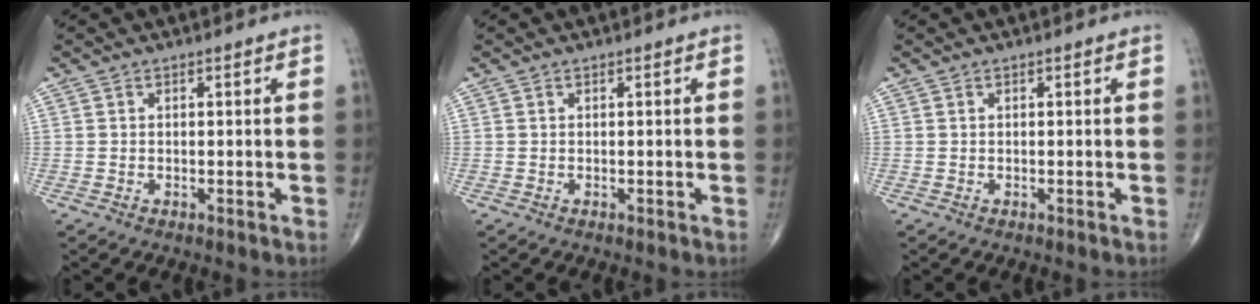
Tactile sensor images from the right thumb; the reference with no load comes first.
{"total": 0.0}
{"total": 0.0}